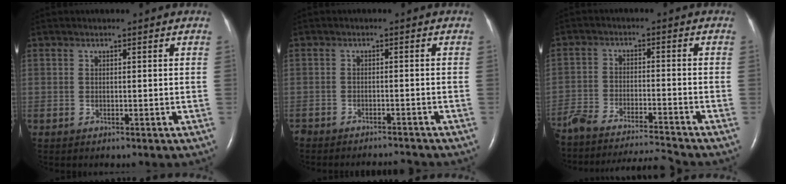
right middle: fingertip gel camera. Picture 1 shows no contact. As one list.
[{"total": 4.5, "force": [-4.5, 0.1, 0.3], "torque": [-0.002, -0.010, -0.070]}, {"total": 17.2, "force": [-16.2, -0.4, 5.8], "torque": [-0.120, -0.012, -0.258]}]